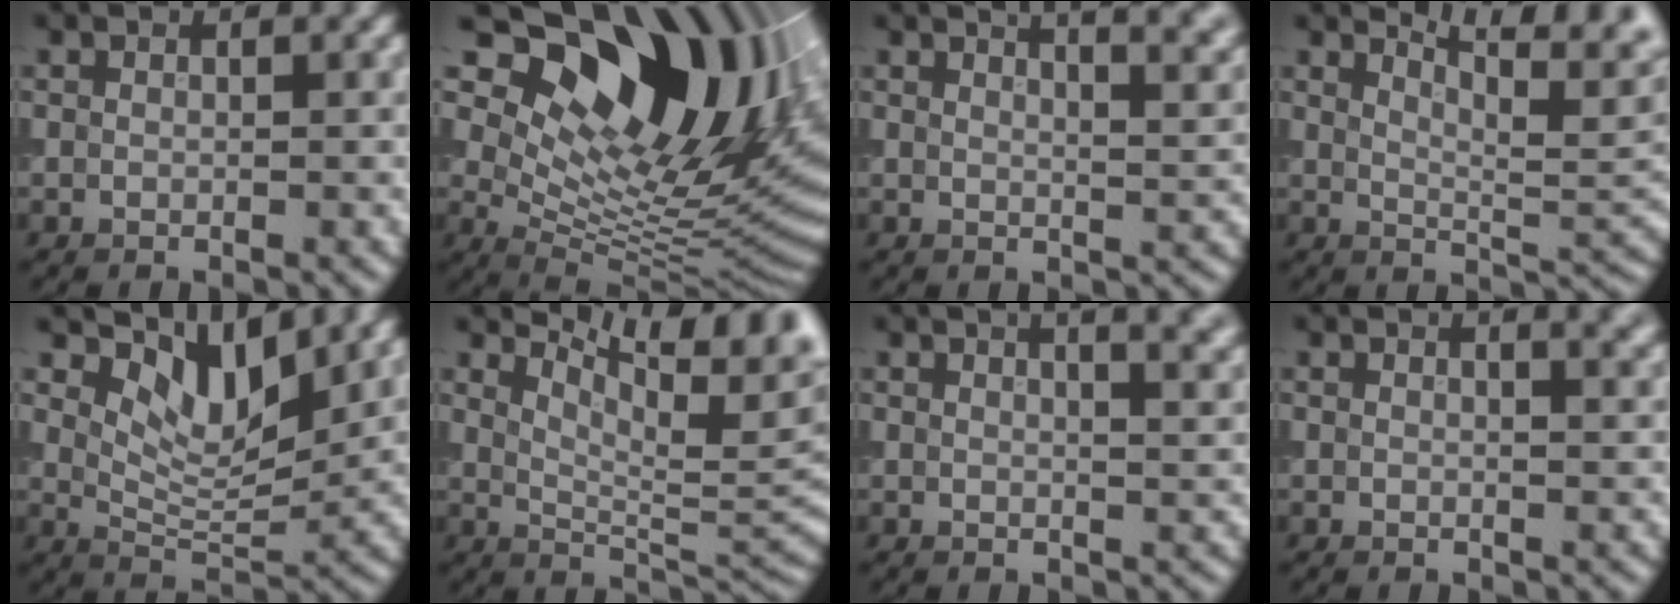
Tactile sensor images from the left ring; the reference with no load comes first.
{"total": 17.5, "force": [8.4, 8.6, 12.8], "torque": [-0.189, 0.024, 0.147]}
{"total": 9.5, "force": [6.1, 3.9, 6.2], "torque": [-0.016, 0.049, 0.039]}
{"total": 6.2, "force": [3.8, 1.8, 4.6], "torque": [-0.058, 0.008, 0.060]}
{"total": 5.9, "force": [3.6, 2.5, 4.0], "torque": [-0.074, -0.006, 0.060]}
{"total": 9.1, "force": [5.4, 2.9, 6.6], "torque": [-0.087, 0.007, 0.083]}
{"total": 8.2, "force": [4.5, 3.9, 5.6], "torque": [-0.010, 0.056, 0.025]}
{"total": 3.5, "force": [2.1, 1.6, 2.3], "torque": [0.001, 0.017, 0.008]}